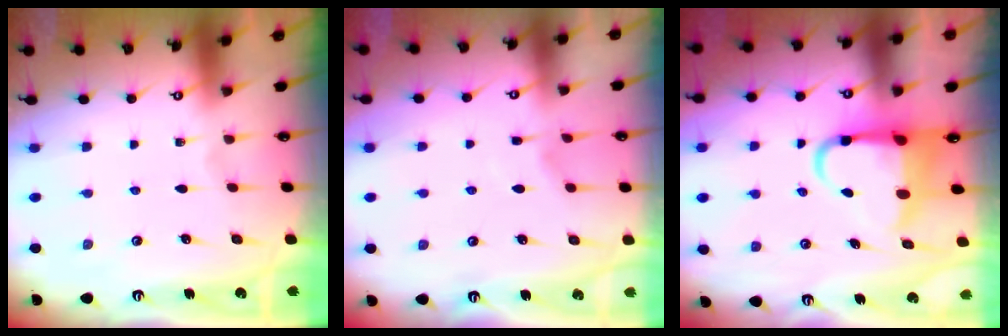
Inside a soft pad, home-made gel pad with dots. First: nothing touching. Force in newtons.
{"total": 2.8, "press": 2.8, "slide": 0.5}
{"total": 8.2, "press": 8.0, "slide": 1.8}